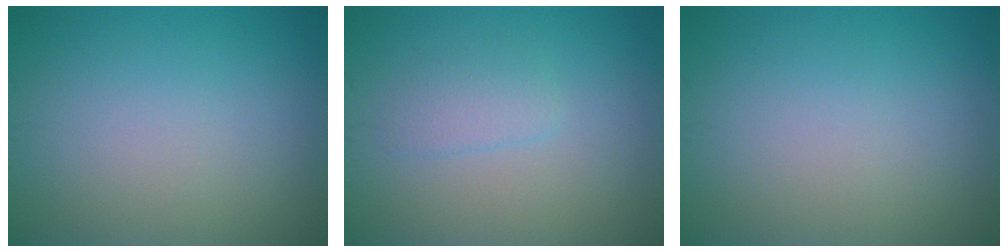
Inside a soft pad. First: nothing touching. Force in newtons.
{"total": 1.6, "press": 1.6, "slide": 0.1}
{"total": 0.0}